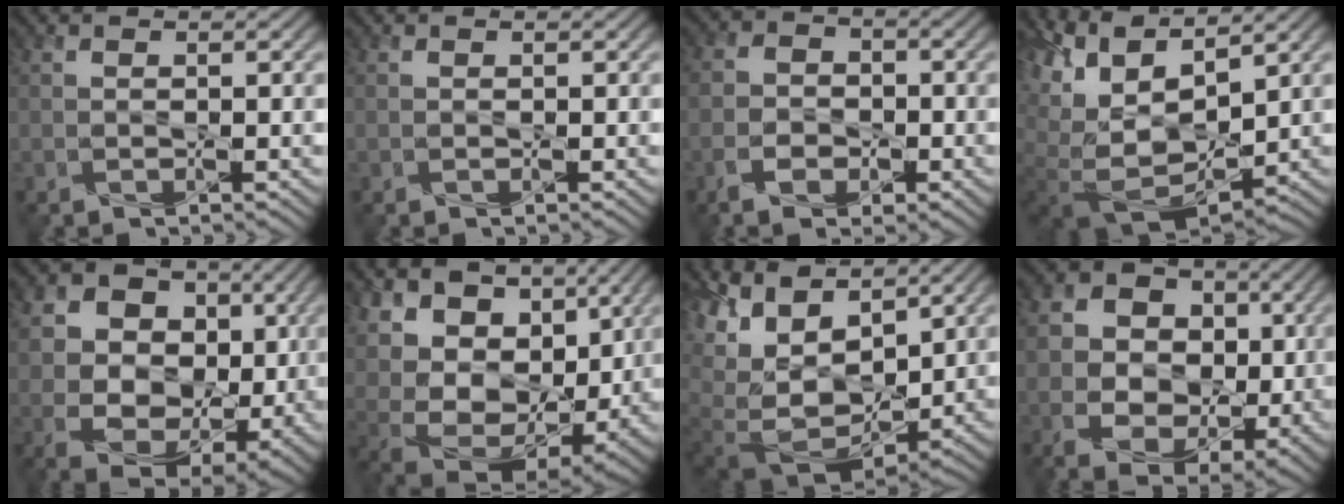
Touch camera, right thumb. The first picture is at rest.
{"total": 0.0}
{"total": 5.3, "force": [-2.3, 3.5, 3.2], "torque": [-0.067, -0.009, -0.049]}
{"total": 13.9, "force": [2.5, 9.0, 10.3], "torque": [-0.220, -0.004, 0.089]}
{"total": 13.0, "force": [2.8, 9.8, 8.0], "torque": [-0.175, 0.020, 0.049]}
{"total": 17.4, "force": [8.1, 11.2, 10.7], "torque": [-0.235, 0.033, 0.145]}
{"total": 14.7, "force": [3.1, 10.4, 9.9], "torque": [-0.245, -0.008, 0.102]}
{"total": 10.2, "force": [0.4, 8.1, 6.2], "torque": [-0.131, -0.004, 0.002]}